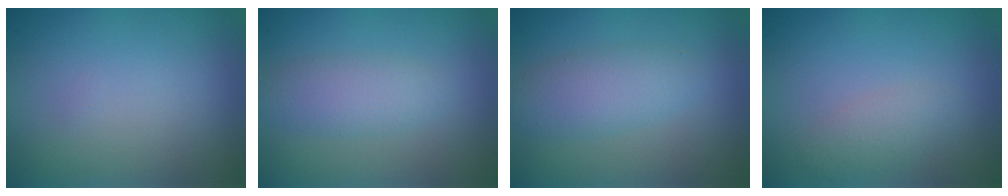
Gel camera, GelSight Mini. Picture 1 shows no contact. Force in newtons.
{"total": 2.5, "press": 2.5, "slide": 0.0}
{"total": 2.9, "press": 2.9, "slide": 0.1}
{"total": 1.7, "press": 1.7, "slide": 0.1}